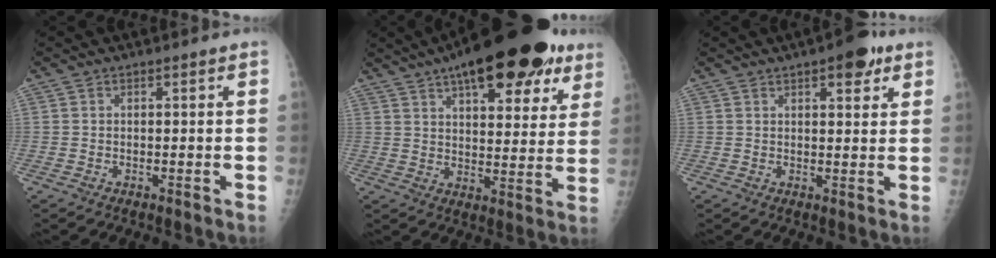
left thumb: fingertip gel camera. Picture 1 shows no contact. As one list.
[{"total": 23.5, "force": [14.0, 9.3, 16.4], "torque": [-0.209, -0.017, 0.201]}, {"total": 6.3, "force": [3.6, 2.5, 4.6], "torque": [-0.042, -0.012, 0.042]}]